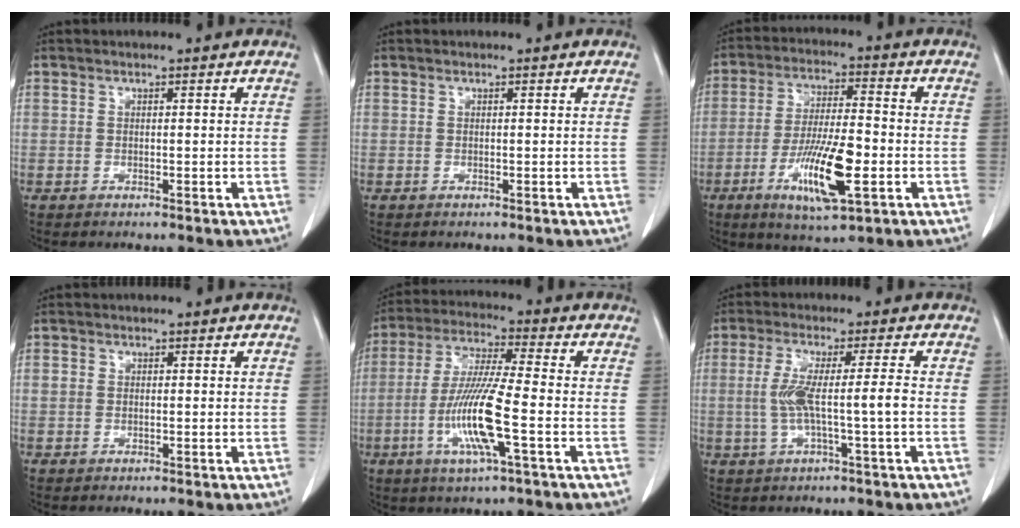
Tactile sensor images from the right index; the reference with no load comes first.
{"total": 0.0}
{"total": 12.4, "force": [-4.1, 2.3, 11.4], "torque": [-0.218, -0.013, -0.069]}
{"total": 0.9, "force": [0.1, 0.8, 0.4], "torque": [-0.007, 0.007, 0.001]}
{"total": 12.2, "force": [-3.4, 0.3, 11.7], "torque": [-0.240, -0.012, -0.071]}
{"total": 6.7, "force": [-0.8, -0.5, 6.6], "torque": [-0.136, 0.004, -0.012]}